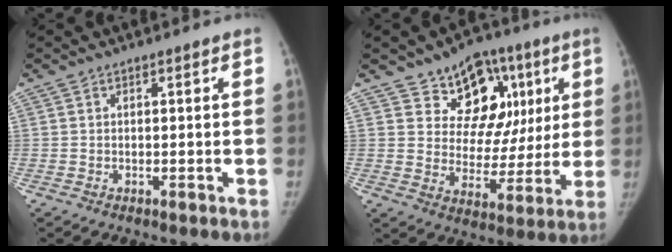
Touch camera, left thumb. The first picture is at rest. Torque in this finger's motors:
{"motor_torque": [0.93, 1.03, 0.17, -0.08, -0.01]}